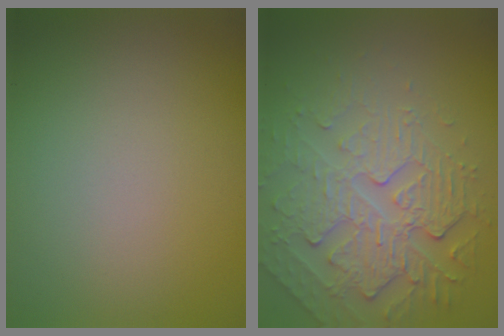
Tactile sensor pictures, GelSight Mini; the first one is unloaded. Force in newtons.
{"total": 4.3, "press": 4.0, "slide": 1.7}